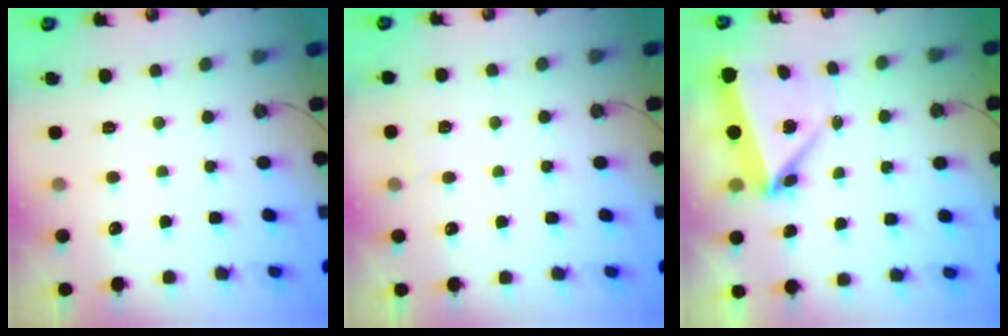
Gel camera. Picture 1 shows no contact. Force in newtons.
{"total": 5.5, "press": 2.2, "slide": 5.1}
{"total": 5.9, "press": 5.9, "slide": 0.2}